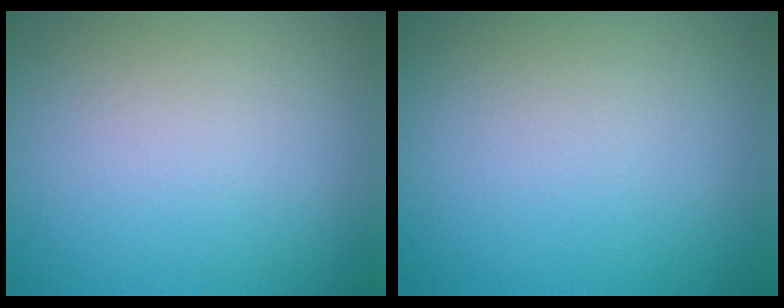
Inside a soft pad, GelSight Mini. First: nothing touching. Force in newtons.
{"total": 0.0}